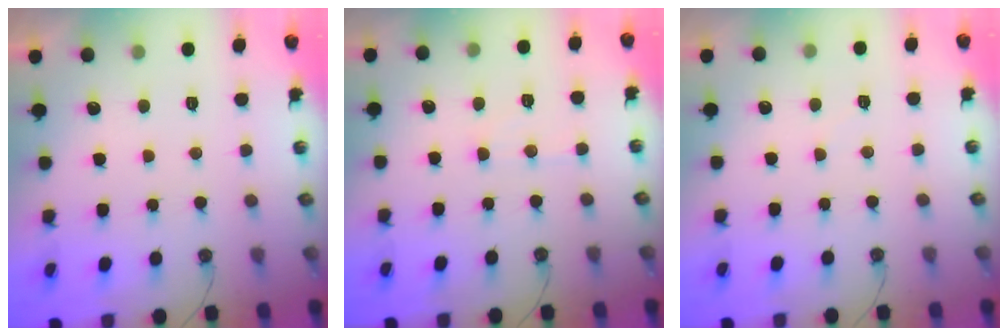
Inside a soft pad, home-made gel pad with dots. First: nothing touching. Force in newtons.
{"total": 5.0, "press": 5.0, "slide": 0.5}
{"total": 3.8, "press": 3.8, "slide": 0.5}